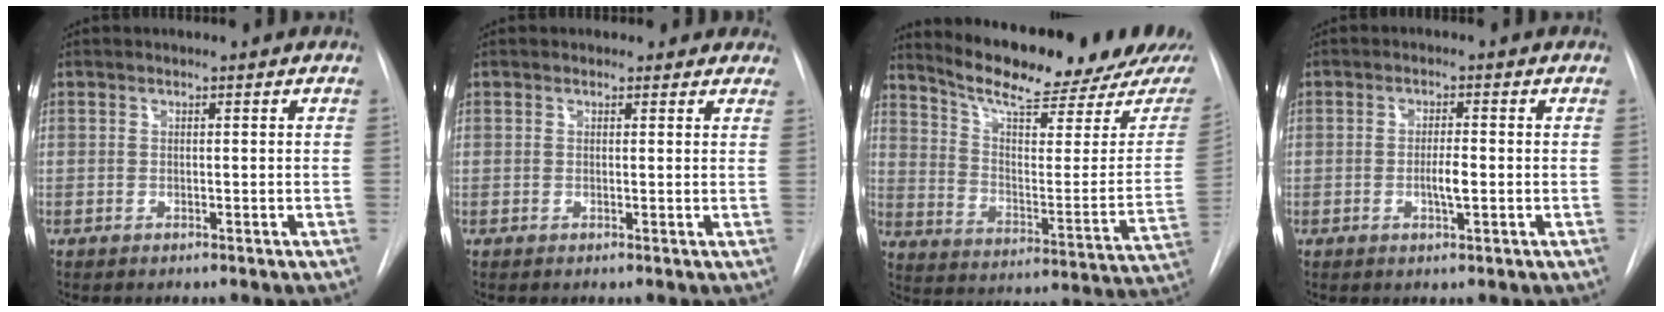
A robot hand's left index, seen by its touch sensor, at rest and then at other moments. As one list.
[{"total": 2.6, "force": [2.0, 1.7, 0.0], "torque": [0.021, -0.009, 0.002]}, {"total": 21.2, "force": [18.8, 2.9, 9.5], "torque": [-0.141, -0.070, 0.254]}, {"total": 2.9, "force": [-1.5, 0.3, 2.5], "torque": [-0.045, -0.007, -0.022]}]